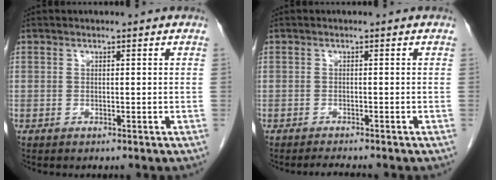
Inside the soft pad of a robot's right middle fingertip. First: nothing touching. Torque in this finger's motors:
{"motor_torque": [0.11, -0.09, 0.00, 0.00]}